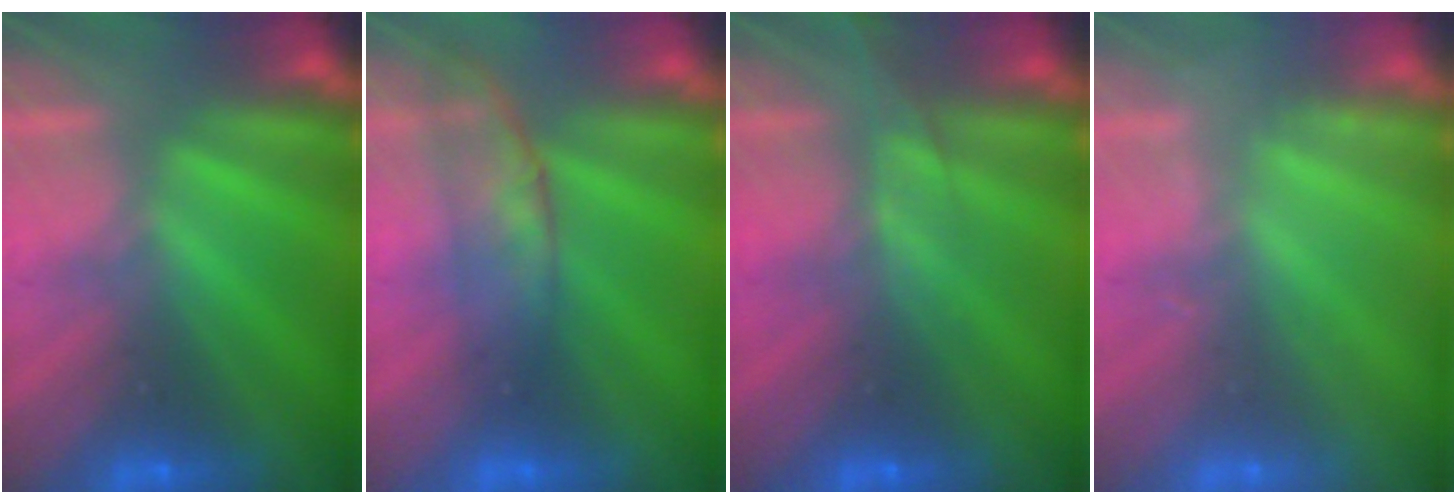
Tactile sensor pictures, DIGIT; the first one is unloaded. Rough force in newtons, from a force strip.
{"total": 2.9}
{"total": 2.6}
{"total": 2.3}